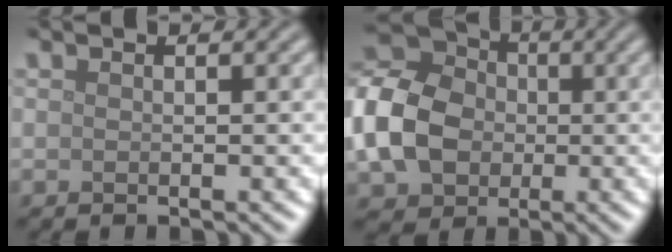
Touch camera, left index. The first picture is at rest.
{"total": 9.7, "force": [-1.4, 7.7, 5.7], "torque": [-0.143, 0.002, -0.040]}